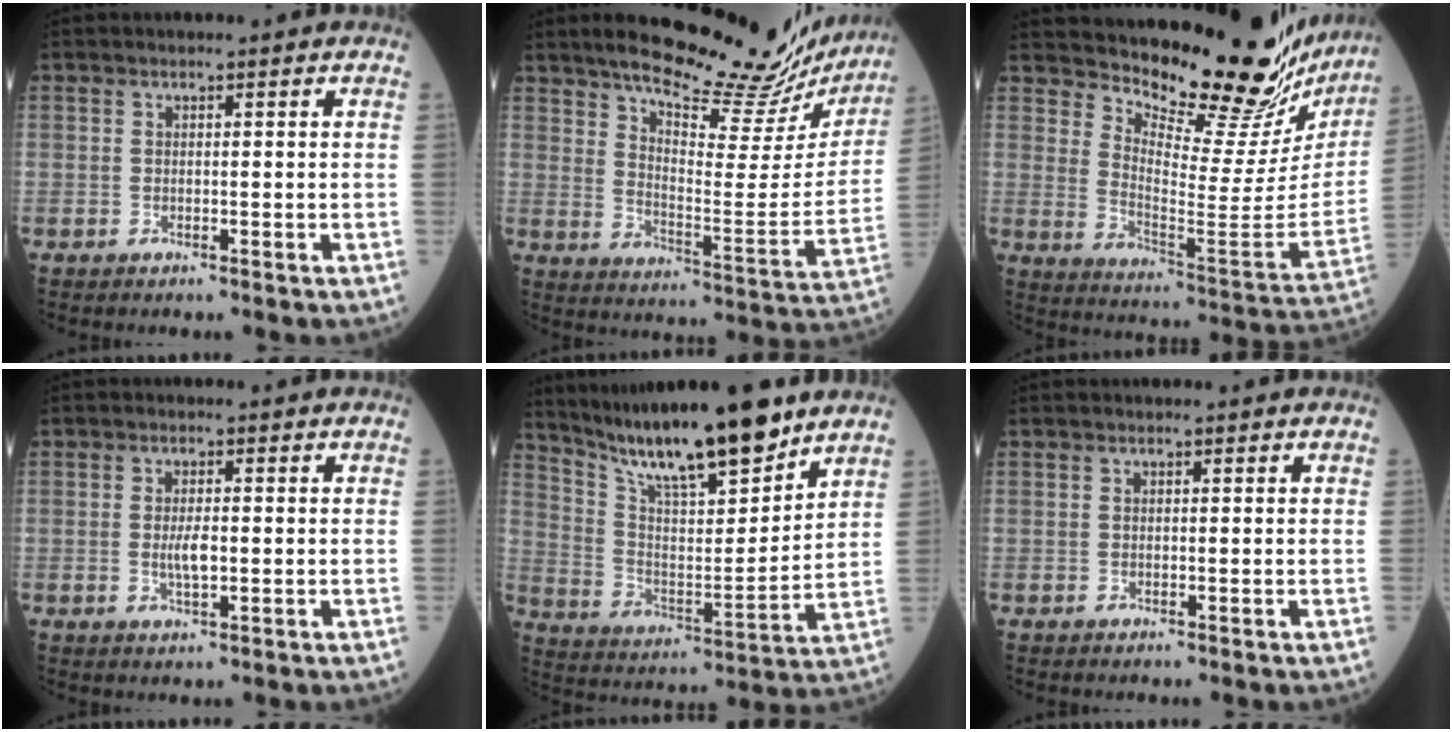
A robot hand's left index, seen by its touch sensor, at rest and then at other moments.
{"total": 22.4, "force": [20.0, 4.9, 9.0], "torque": [-0.126, -0.042, 0.261]}
{"total": 22.7, "force": [20.9, 3.8, 7.8], "torque": [-0.120, -0.105, 0.273]}
{"total": 3.0, "force": [-0.3, 0.9, 2.8], "torque": [-0.059, -0.002, -0.004]}
{"total": 17.5, "force": [14.2, 2.1, 10.0], "torque": [-0.170, -0.007, 0.254]}
{"total": 0.0}